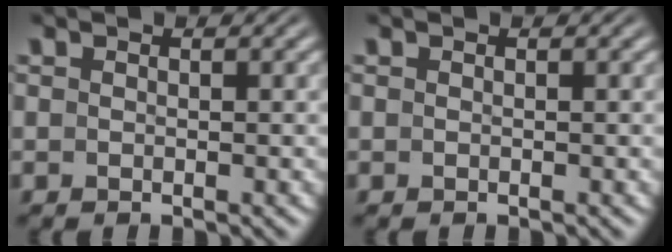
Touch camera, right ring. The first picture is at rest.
{"total": 0.0}